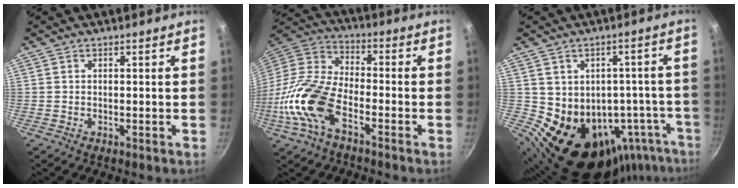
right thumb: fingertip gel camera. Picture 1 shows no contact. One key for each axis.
{"total": 16.7, "fx": -7.1, "fy": 8.4, "fz": 12.5, "tx": -0.249, "ty": 0.045, "tz": -0.158}
{"total": 17.6, "fx": -6.0, "fy": 14.0, "fz": 8.8, "tx": -0.057, "ty": 0.040, "tz": -0.046}